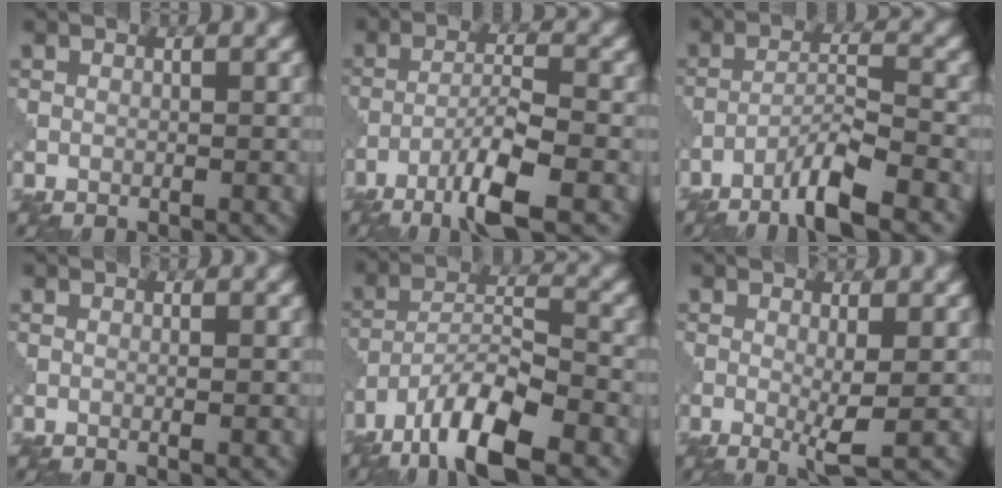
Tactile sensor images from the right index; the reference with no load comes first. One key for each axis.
{"total": 6.0, "fx": -3.6, "fy": 0.7, "fz": 4.8, "tx": -0.083, "ty": 0.005, "tz": -0.073}
{"total": 5.1, "fx": -3.6, "fy": 0.3, "fz": 3.6, "tx": -0.063, "ty": 0.007, "tz": -0.075}
{"total": 0.5, "fx": 0.0, "fy": 0.1, "fz": 0.5, "tx": -0.008, "ty": 0.000, "tz": -0.003}
{"total": 9.5, "fx": -6.4, "fy": 2.6, "fz": 6.5, "tx": -0.110, "ty": 0.002, "tz": -0.126}
{"total": 2.9, "fx": -0.3, "fy": 0.3, "fz": 2.9, "tx": -0.056, "ty": -0.011, "tz": -0.005}